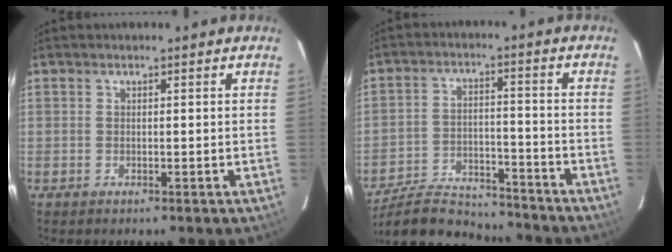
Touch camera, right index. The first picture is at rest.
{"total": 16.5, "force": [-14.9, 4.9, 5.0], "torque": [-0.118, 0.006, -0.228]}